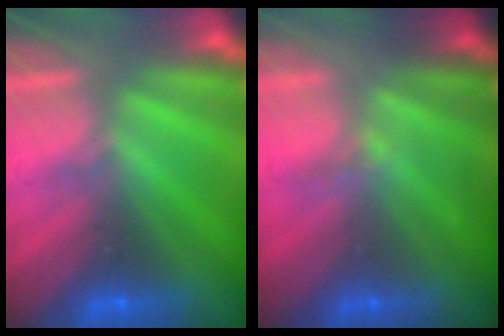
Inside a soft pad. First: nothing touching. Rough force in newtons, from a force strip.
{"total": 2.2}